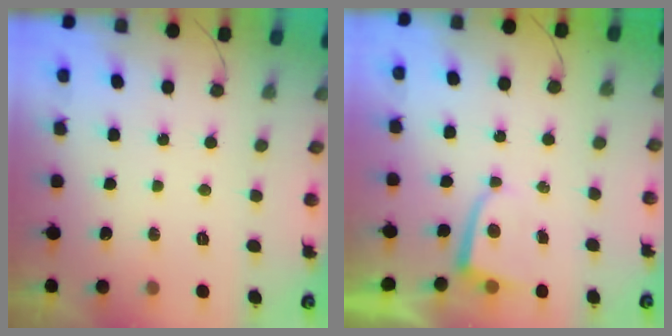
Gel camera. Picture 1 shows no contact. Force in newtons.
{"total": 1.6, "press": 1.6, "slide": 0.3}